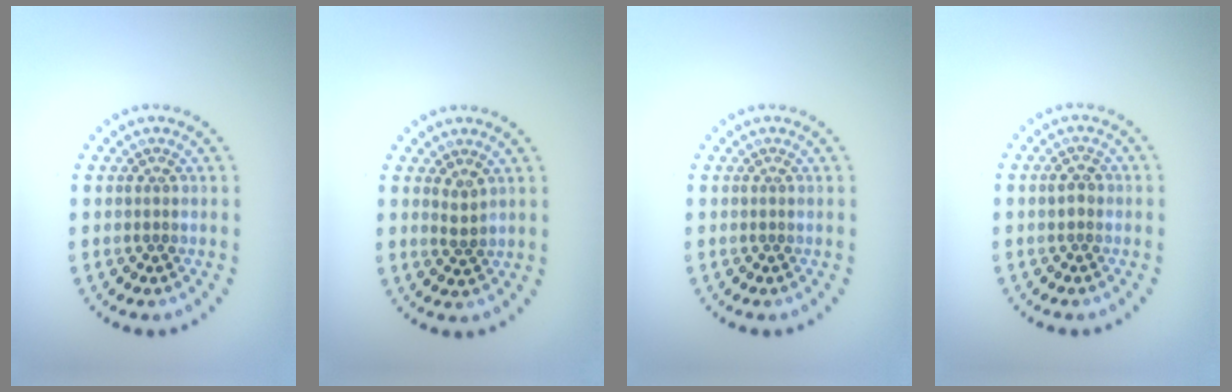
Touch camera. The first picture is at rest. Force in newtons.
{"total": 1.1, "press": 0.9, "slide": 0.6}
{"total": 0.0}
{"total": 1.2, "press": 1.2, "slide": 0.2}